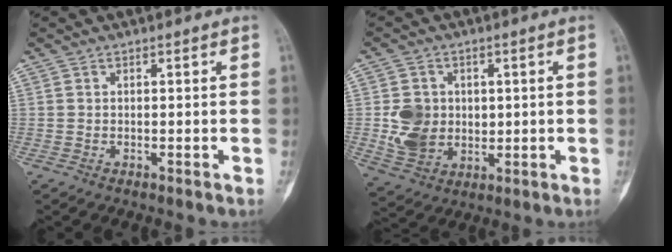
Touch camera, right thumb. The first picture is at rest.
{"total": 8.9, "force": [0.5, 7.5, 4.8], "torque": [-0.062, -0.008, 0.021]}